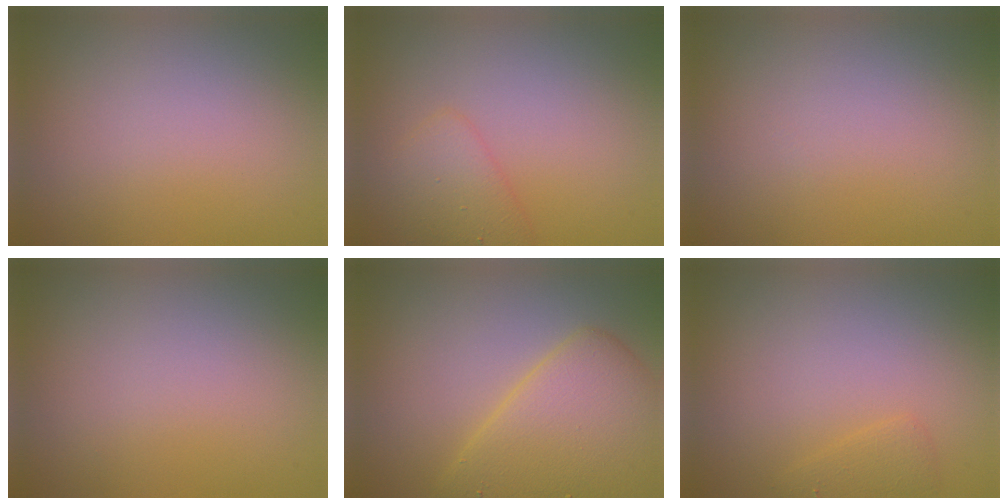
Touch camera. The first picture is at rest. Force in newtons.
{"total": 2.4, "press": 2.4, "slide": 0.2}
{"total": 0.0}
{"total": 0.0}
{"total": 7.2, "press": 7.2, "slide": 0.2}
{"total": 1.2, "press": 1.2, "slide": 0.1}